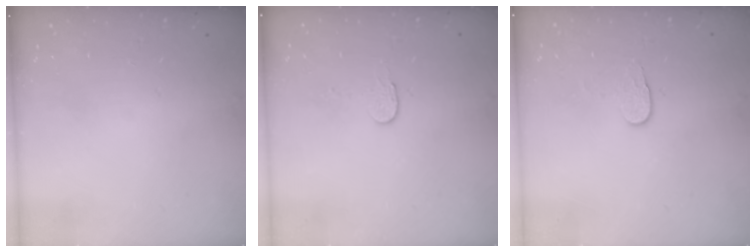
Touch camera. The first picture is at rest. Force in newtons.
{"total": 2.7, "press": 2.7, "slide": 0.2}
{"total": 4.0, "press": 4.0, "slide": 0.5}